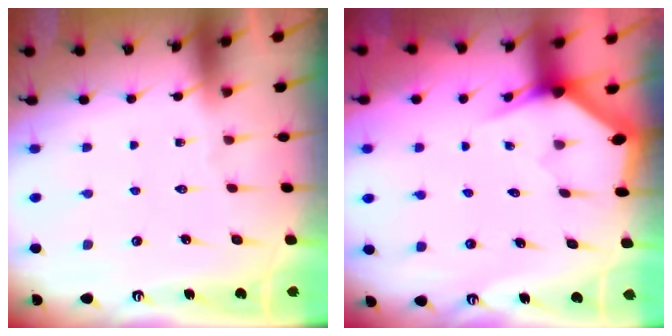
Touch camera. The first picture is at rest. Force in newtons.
{"total": 3.2, "press": 3.2, "slide": 0.0}